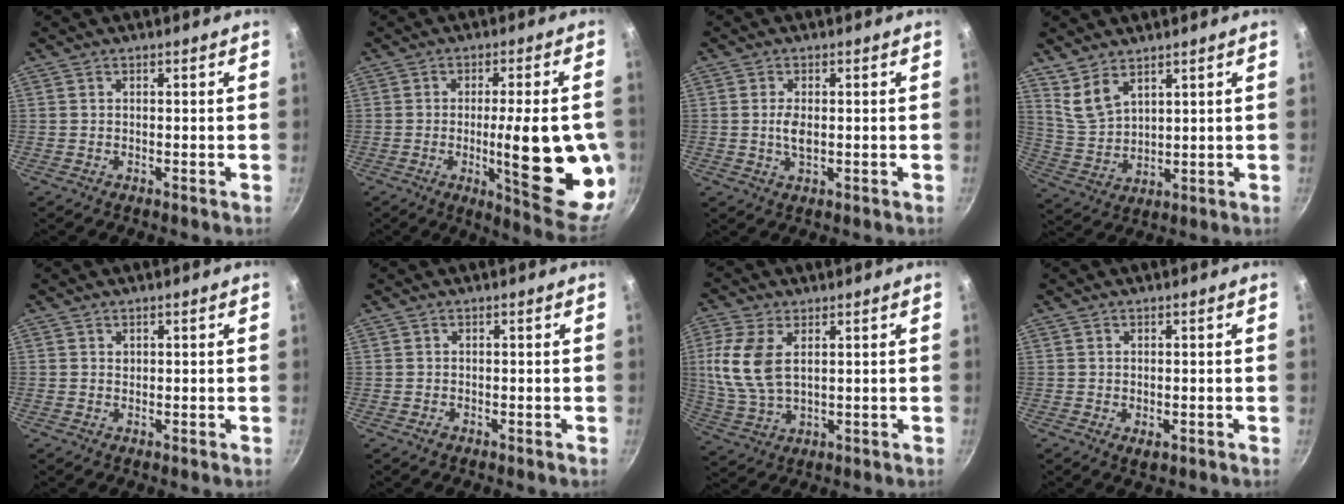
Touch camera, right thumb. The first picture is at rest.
{"total": 20.2, "force": [-2.6, 5.0, 19.4], "torque": [-0.235, -0.014, -0.030]}
{"total": 3.2, "force": [0.1, 1.6, 2.7], "torque": [-0.055, -0.002, 0.002]}
{"total": 6.8, "force": [4.7, 3.2, 3.7], "torque": [-0.066, -0.031, 0.108]}
{"total": 0.7, "force": [0.4, 0.5, 0.2], "torque": [0.000, 0.000, 0.006]}
{"total": 0.7, "force": [-0.4, 0.6, 0.3], "torque": [-0.004, 0.001, -0.005]}
{"total": 11.0, "force": [2.7, 6.1, 8.7], "torque": [-0.188, -0.005, 0.060]}
{"total": 1.7, "force": [-0.3, 1.1, 1.3], "torque": [-0.019, -0.004, -0.002]}